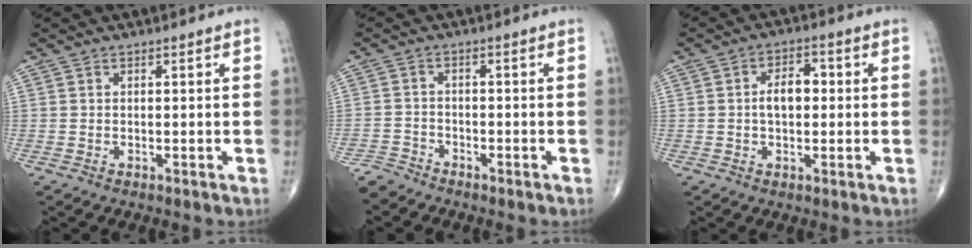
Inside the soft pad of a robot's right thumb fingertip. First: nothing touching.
{"total": 3.2, "force": [-3.0, 1.0, -0.1], "torque": [0.000, 0.000, -0.064]}
{"total": 5.6, "force": [0.2, 3.4, 4.5], "torque": [-0.067, 0.015, -0.003]}